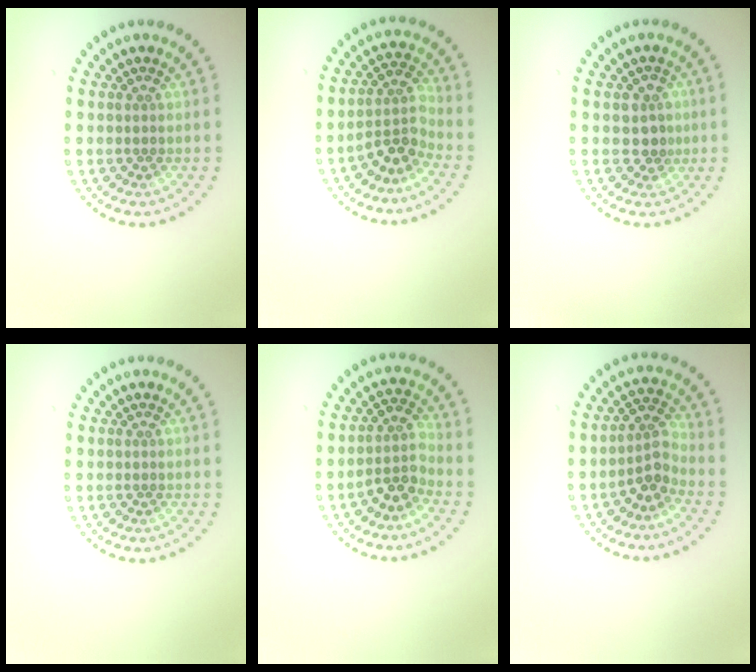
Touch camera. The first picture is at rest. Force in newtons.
{"total": 3.0, "press": 2.1, "slide": 2.1}
{"total": 2.1, "press": 1.9, "slide": 0.9}
{"total": 0.0}
{"total": 2.6, "press": 2.0, "slide": 1.7}
{"total": 2.7, "press": 2.0, "slide": 1.8}